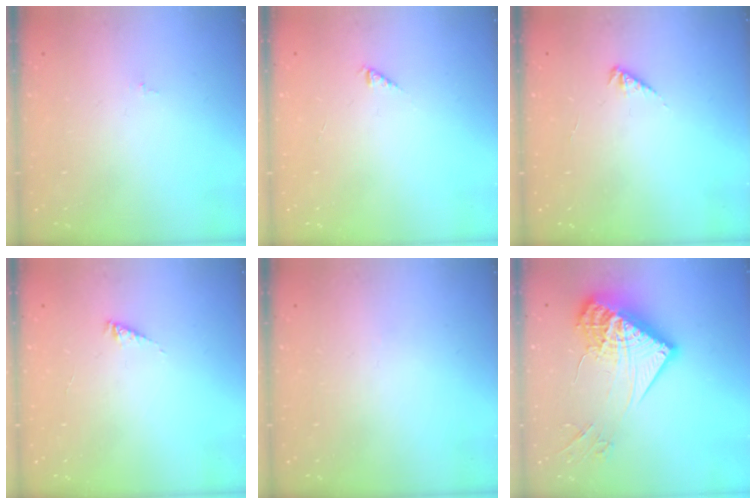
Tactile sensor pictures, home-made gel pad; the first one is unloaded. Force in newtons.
{"total": 0.0}
{"total": 2.5, "press": 2.5, "slide": 0.5}
{"total": 1.7, "press": 1.6, "slide": 0.3}
{"total": 0.0}
{"total": 20.7, "press": 20.5, "slide": 2.3}